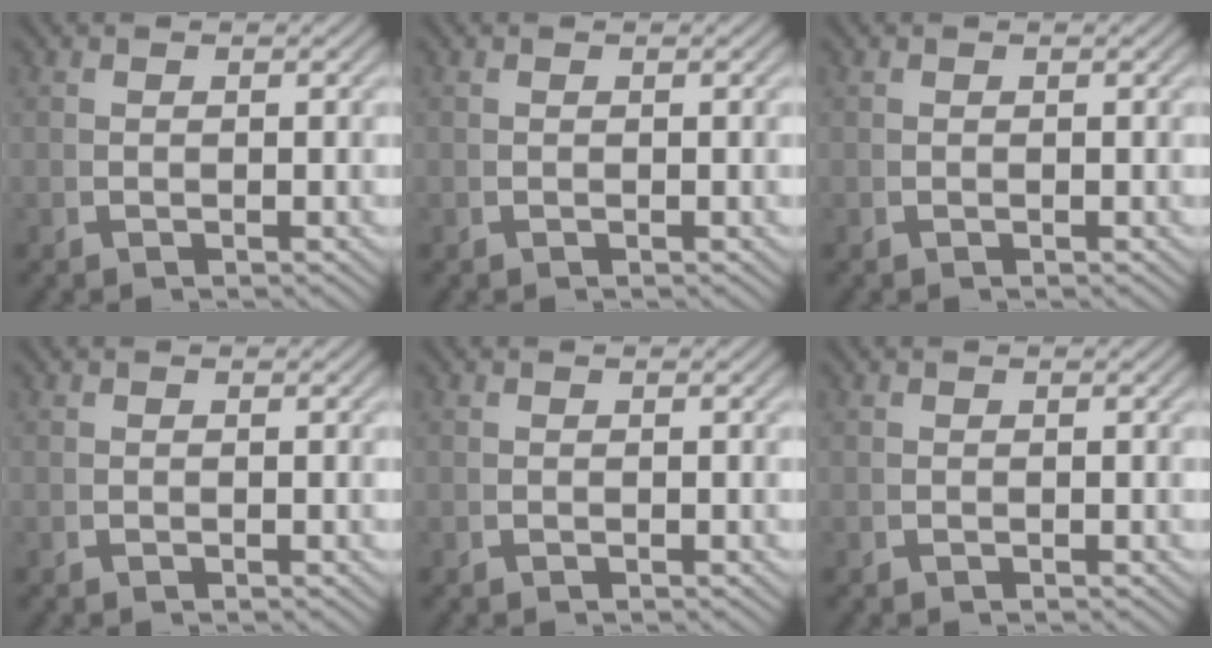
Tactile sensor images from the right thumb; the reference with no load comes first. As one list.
[{"total": 0.0}, {"total": 0.0}, {"total": 0.0}, {"total": 0.0}, {"total": 0.0}]